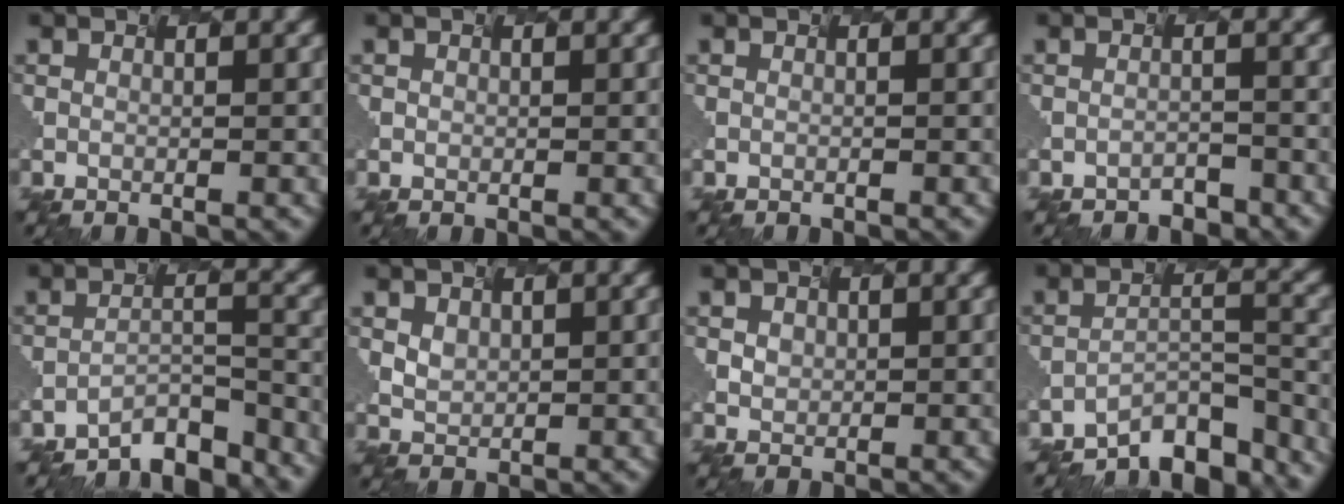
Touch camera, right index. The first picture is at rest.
{"total": 0.9, "force": [-0.2, -0.6, -0.7], "torque": [-0.004, -0.006, 0.015]}
{"total": 0.0}
{"total": 2.8, "force": [-2.6, -0.7, -0.9], "torque": [-0.005, -0.006, -0.018]}
{"total": 6.4, "force": [-6.4, 0.1, 0.4], "torque": [-0.025, -0.008, -0.074]}
{"total": 0.6, "force": [0.2, 0.1, -0.5], "torque": [-0.026, -0.011, 0.034]}
{"total": 1.0, "force": [-0.3, 0.0, -1.0], "torque": [-0.011, -0.010, 0.026]}
{"total": 7.9, "force": [-7.6, 1.1, 1.8], "torque": [-0.036, -0.015, -0.094]}